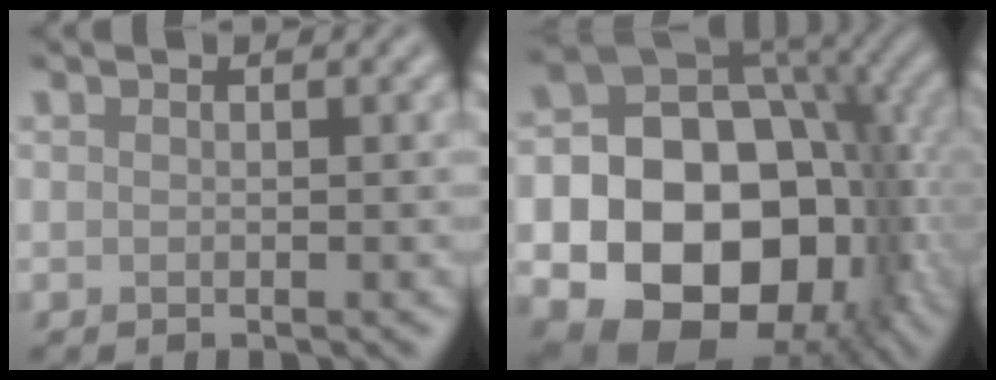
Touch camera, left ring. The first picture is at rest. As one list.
[{"total": 19.3, "force": [-4.6, 15.0, 11.3], "torque": [-0.141, -0.020, -0.081]}]